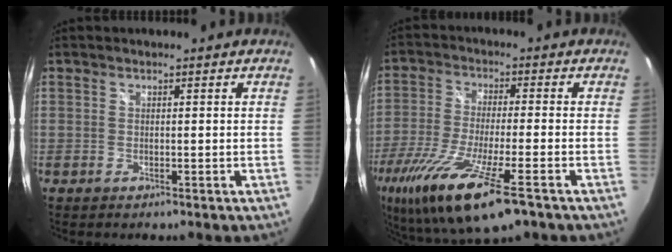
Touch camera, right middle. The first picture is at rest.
{"total": 19.6, "force": [-11.5, 3.8, 15.5], "torque": [-0.312, -0.075, -0.206]}